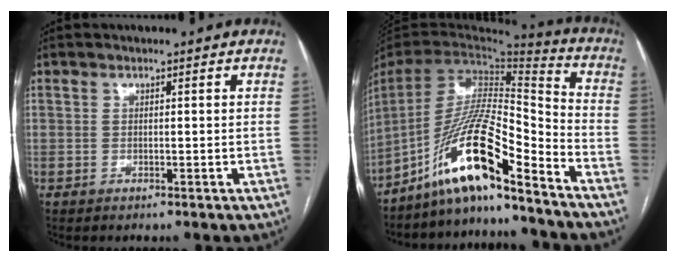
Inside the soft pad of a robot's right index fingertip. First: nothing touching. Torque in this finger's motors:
{"motor_torque": [1.14, -0.99, 0.51, 0.20]}